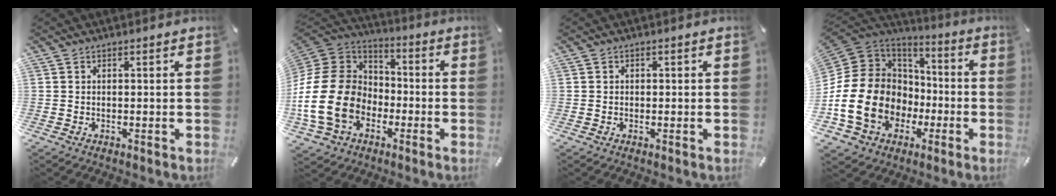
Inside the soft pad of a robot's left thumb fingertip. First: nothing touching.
{"total": 21.7, "force": [-5.8, 17.2, 12.0], "torque": [-0.263, 0.034, -0.093]}
{"total": 0.7, "force": [-0.1, 0.6, 0.1], "torque": [-0.002, 0.005, -0.004]}
{"total": 19.7, "force": [-5.3, 16.1, 10.1], "torque": [-0.246, 0.014, -0.078]}